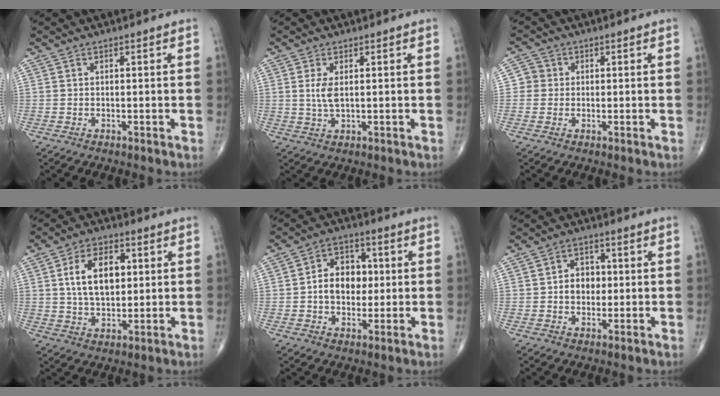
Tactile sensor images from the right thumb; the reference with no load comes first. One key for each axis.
{"total": 3.7, "fx": 0.7, "fy": 1.6, "fz": 3.3, "tx": -0.073, "ty": -0.005, "tz": 0.019}
{"total": 3.2, "fx": 0.1, "fy": 3.2, "fz": 0.6, "tx": 0.013, "ty": 0.007, "tz": -0.006}
{"total": 11.9, "fx": 2.4, "fy": 7.2, "fz": 9.1, "tx": -0.136, "ty": -0.001, "tz": 0.044}
{"total": 9.9, "fx": 0.4, "fy": 7.3, "fz": 6.6, "tx": -0.072, "ty": 0.017, "tz": 0.003}
{"total": 5.9, "fx": 0.2, "fy": 4.6, "fz": 3.6, "tx": -0.032, "ty": 0.011, "tz": 0.002}